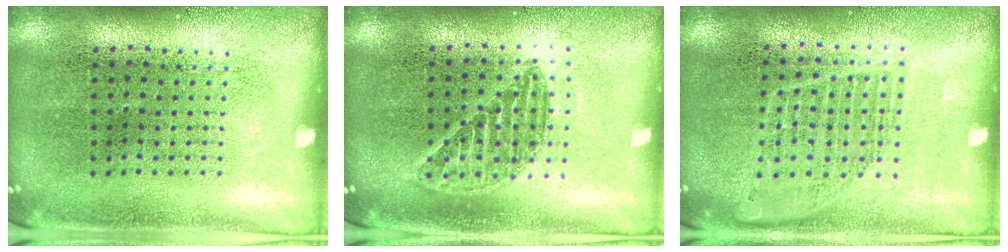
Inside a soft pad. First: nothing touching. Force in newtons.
{"total": 1.2, "press": 1.1, "slide": 0.4}
{"total": 1.1, "press": 1.1, "slide": 0.3}